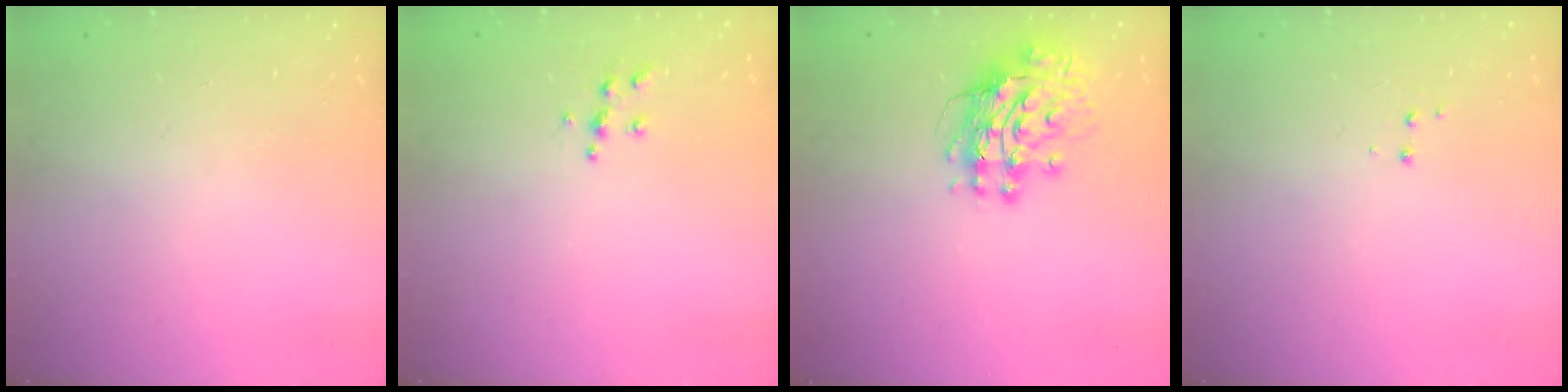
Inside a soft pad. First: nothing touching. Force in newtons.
{"total": 5.9, "press": 5.9, "slide": 0.5}
{"total": 12.0, "press": 11.9, "slide": 1.7}
{"total": 3.4, "press": 3.3, "slide": 0.6}